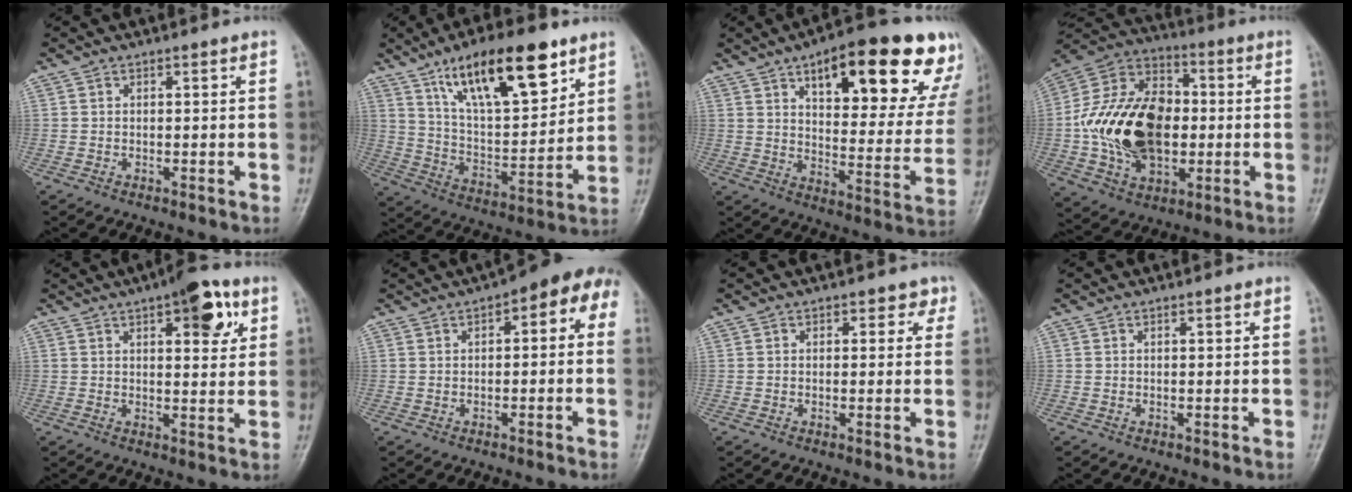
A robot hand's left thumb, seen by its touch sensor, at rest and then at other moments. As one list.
[{"total": 20.1, "force": [11.6, 7.3, 14.7], "torque": [-0.204, -0.046, 0.207]}, {"total": 28.3, "force": [15.4, 10.6, 21.2], "torque": [-0.244, -0.026, 0.213]}, {"total": 21.9, "force": [-1.3, 14.6, 16.3], "torque": [-0.278, 0.023, -0.018]}, {"total": 9.7, "force": [4.4, 3.9, 7.7], "torque": [-0.078, -0.012, 0.054]}, {"total": 8.0, "force": [1.8, 4.0, 6.7], "torque": [-0.053, 0.032, 0.006]}, {"total": 2.2, "force": [1.0, 1.7, 1.0], "torque": [0.015, 0.000, 0.003]}, {"total": 0.0}]